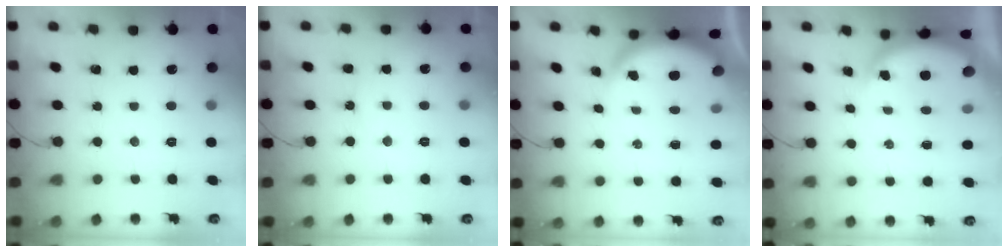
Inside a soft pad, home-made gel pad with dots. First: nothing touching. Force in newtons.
{"total": 5.1, "press": 5.0, "slide": 0.4}
{"total": 3.9, "press": 3.9, "slide": 0.3}
{"total": 4.6, "press": 4.5, "slide": 1.3}